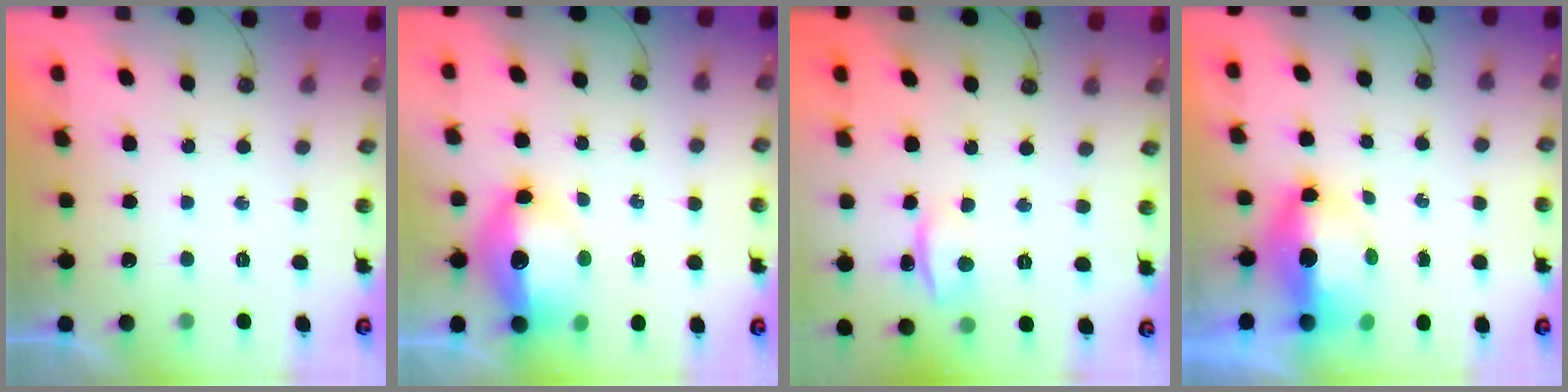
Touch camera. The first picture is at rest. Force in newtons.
{"total": 14.8, "press": 14.7, "slide": 1.7}
{"total": 2.0, "press": 1.5, "slide": 1.3}
{"total": 7.4, "press": 7.4, "slide": 0.8}